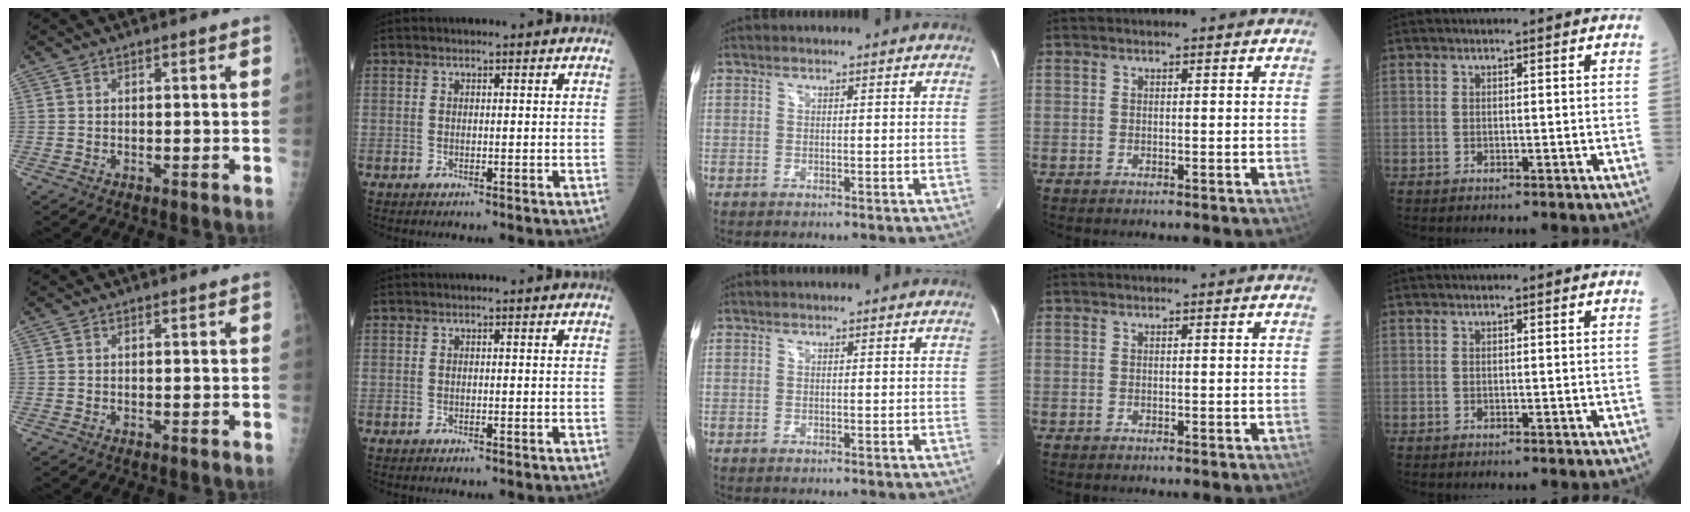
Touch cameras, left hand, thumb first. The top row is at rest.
{}